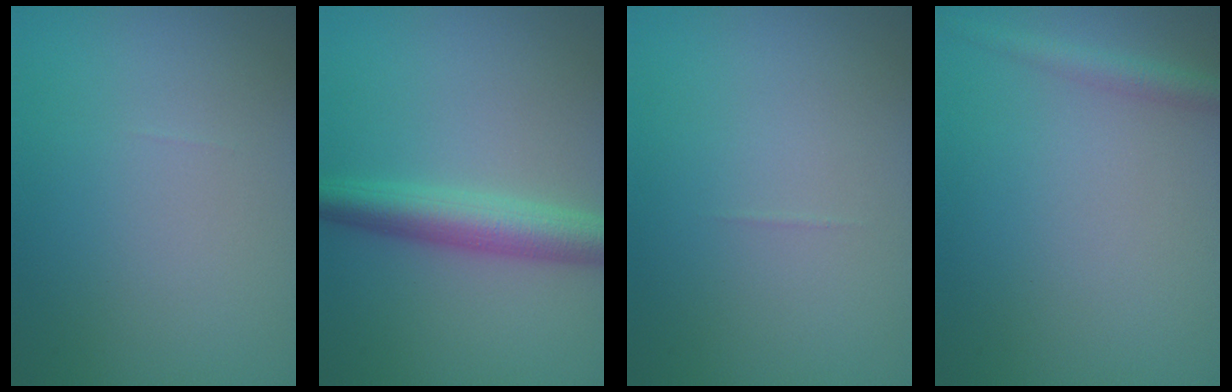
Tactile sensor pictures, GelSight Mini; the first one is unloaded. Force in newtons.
{"total": 4.6, "press": 4.6, "slide": 0.1}
{"total": 0.0}
{"total": 1.8, "press": 1.8, "slide": 0.1}